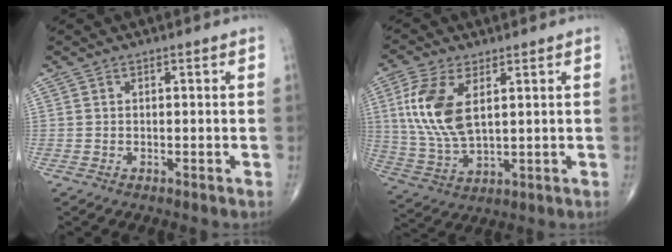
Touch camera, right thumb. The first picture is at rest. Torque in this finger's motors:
{"motor_torque": [-0.81, 0.91, 1.25, 0.50, 0.14]}